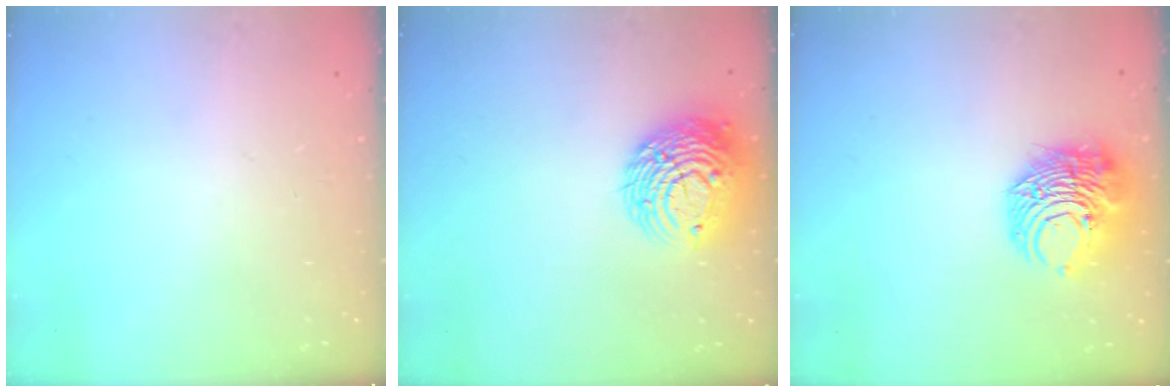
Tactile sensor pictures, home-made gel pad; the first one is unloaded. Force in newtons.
{"total": 12.8, "press": 12.8, "slide": 1.1}
{"total": 11.1, "press": 11.0, "slide": 1.2}